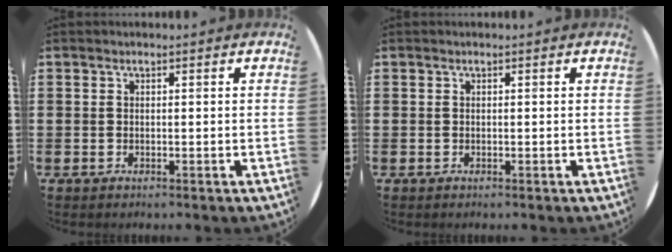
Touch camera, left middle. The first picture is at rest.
{"total": 0.0}